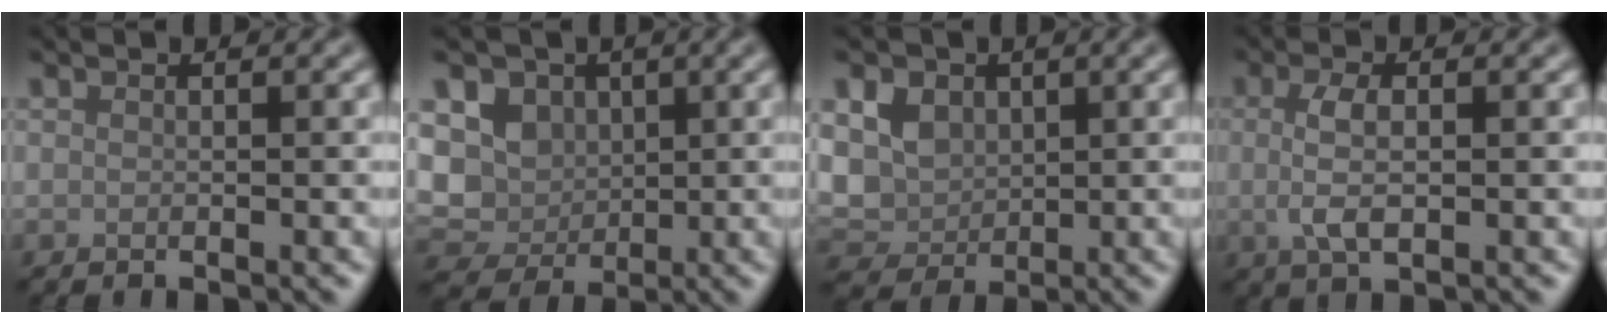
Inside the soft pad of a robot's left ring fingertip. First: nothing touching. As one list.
[{"total": 7.2, "force": [0.7, 6.2, 3.6], "torque": [-0.051, 0.004, -0.009]}, {"total": 6.1, "force": [1.3, 4.9, 3.4], "torque": [-0.074, 0.011, 0.013]}, {"total": 3.2, "force": [0.1, 1.3, 2.9], "torque": [-0.064, -0.002, 0.000]}]